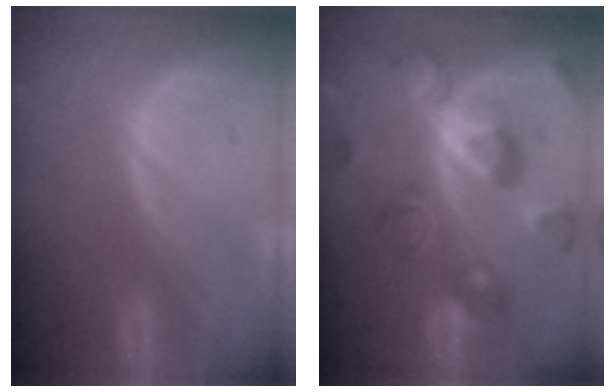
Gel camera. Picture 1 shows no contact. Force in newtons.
{"total": 10.8, "press": 10.8, "slide": 0.8}